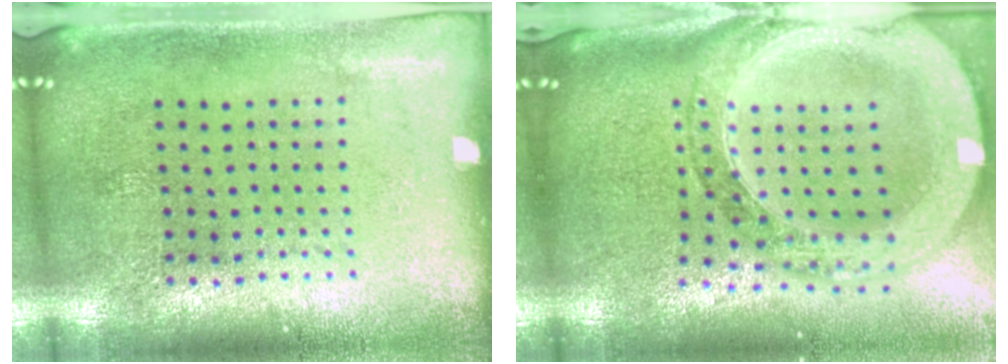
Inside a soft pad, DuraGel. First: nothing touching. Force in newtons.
{"total": 2.9, "press": 2.4, "slide": 1.5}